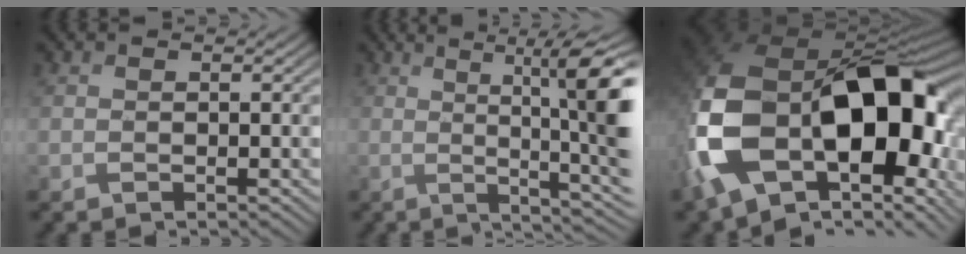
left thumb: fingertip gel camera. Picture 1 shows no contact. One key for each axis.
{"total": 12.1, "fx": 1.0, "fy": 2.4, "fz": 11.8, "tx": -0.156, "ty": 0.012, "tz": 0.021}
{"total": 20.8, "fx": -2.8, "fy": 13.5, "fz": 15.6, "tx": -0.366, "ty": -0.058, "tz": -0.010}